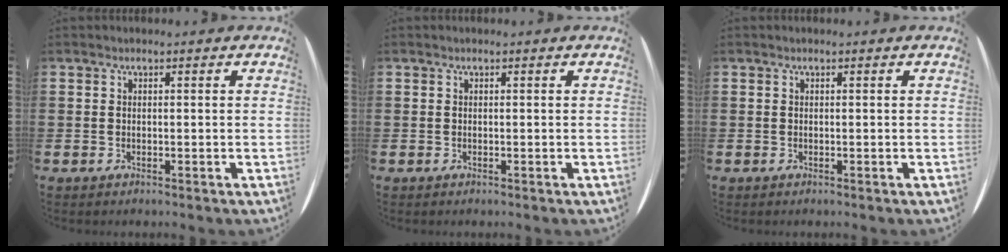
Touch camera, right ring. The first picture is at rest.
{"total": 0.0}
{"total": 0.0}